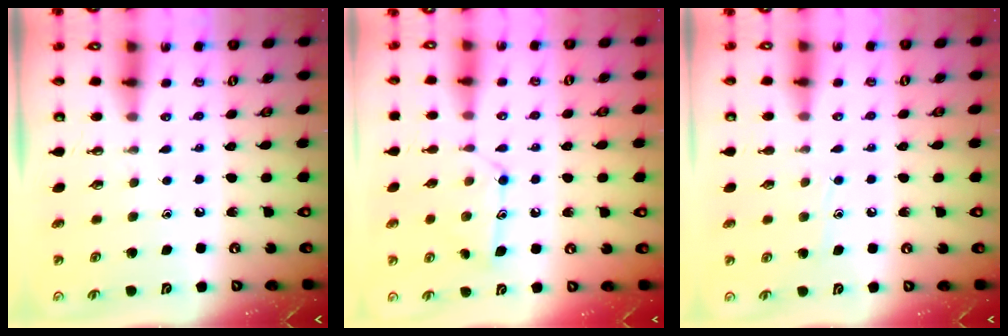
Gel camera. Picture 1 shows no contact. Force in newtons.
{"total": 11.7, "press": 11.7, "slide": 0.1}
{"total": 7.7, "press": 7.6, "slide": 0.5}